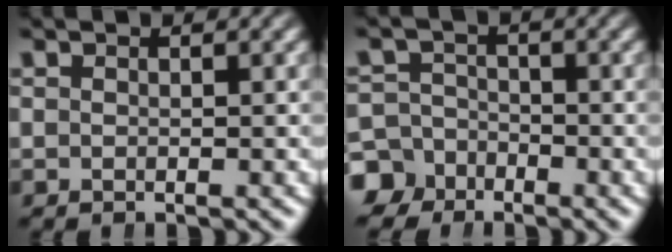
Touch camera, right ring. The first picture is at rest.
{"total": 4.5, "force": [-3.2, 3.2, 0.1], "torque": [0.024, -0.012, -0.060]}